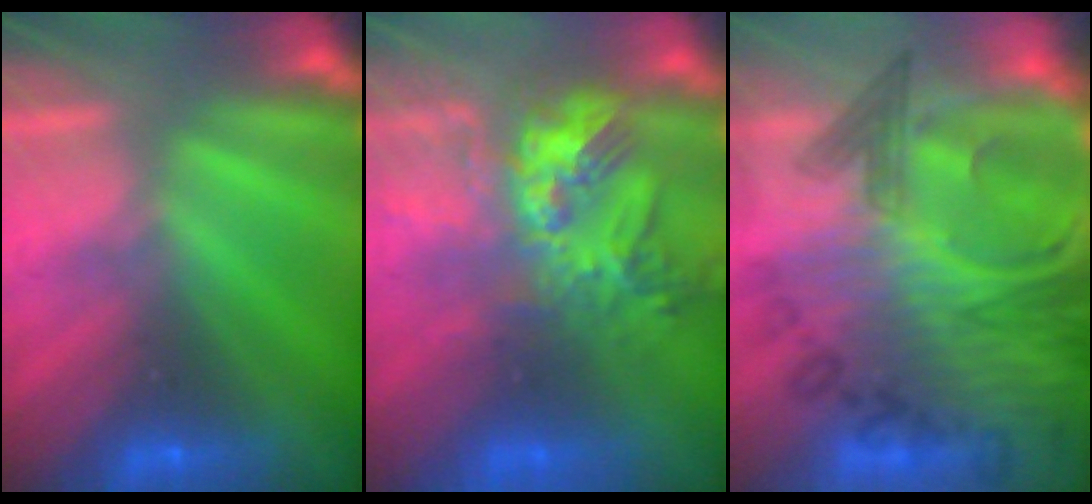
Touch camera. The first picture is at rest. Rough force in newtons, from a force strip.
{"total": 8.0}
{"total": 9.5}